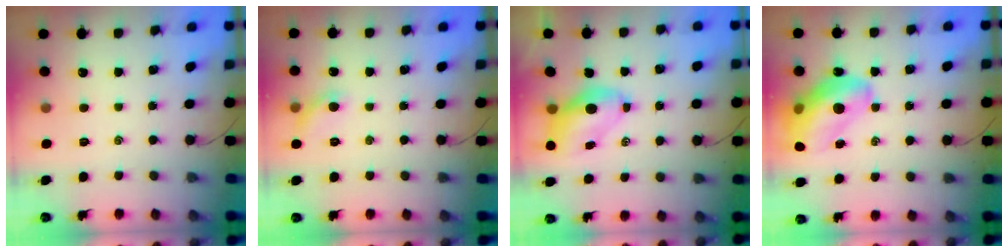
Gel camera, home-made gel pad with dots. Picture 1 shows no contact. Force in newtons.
{"total": 6.3, "press": 6.2, "slide": 1.2}
{"total": 6.6, "press": 6.5, "slide": 1.3}
{"total": 20.5, "press": 19.9, "slide": 5.1}